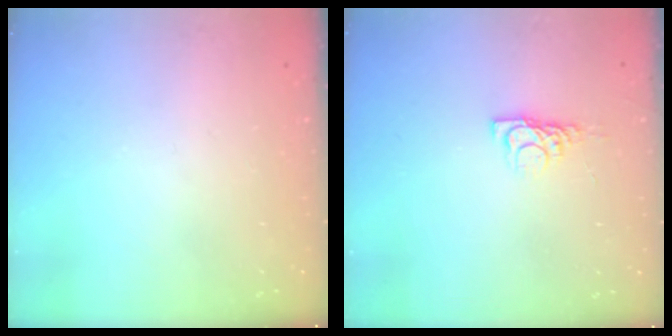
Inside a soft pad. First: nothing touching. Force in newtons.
{"total": 5.4, "press": 5.4, "slide": 0.6}